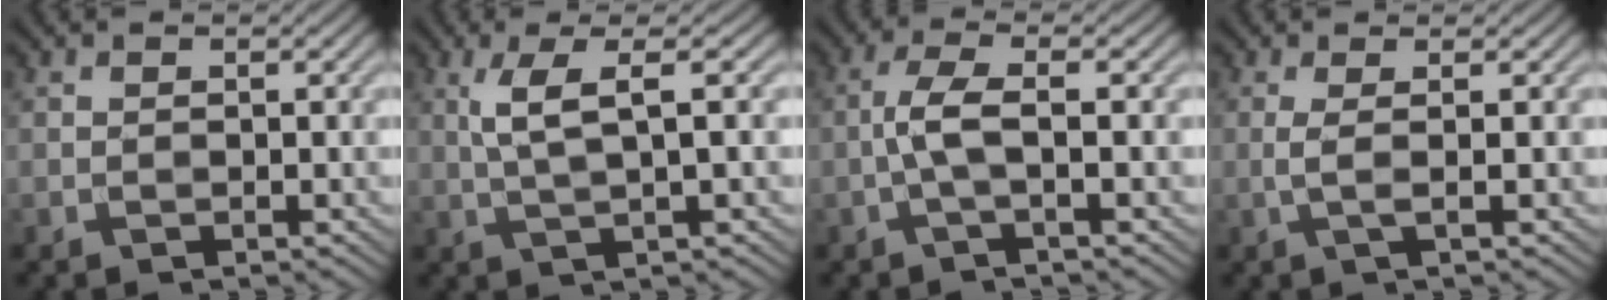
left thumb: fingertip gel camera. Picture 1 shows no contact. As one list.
[{"total": 4.7, "force": [1.1, 0.9, 4.5], "torque": [-0.088, 0.012, 0.024]}, {"total": 3.6, "force": [-0.7, 0.5, 3.4], "torque": [-0.073, 0.011, -0.024]}, {"total": 2.1, "force": [0.2, 0.4, 2.1], "torque": [-0.041, 0.004, -0.004]}]